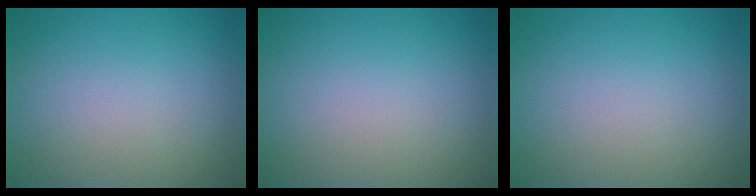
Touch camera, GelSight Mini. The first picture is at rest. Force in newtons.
{"total": 0.0}
{"total": 0.0}